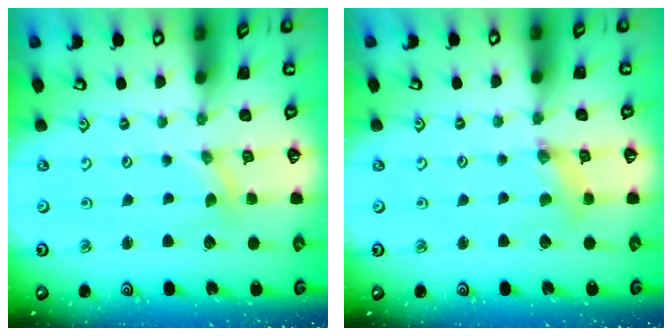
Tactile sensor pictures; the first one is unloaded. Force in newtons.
{"total": 2.1, "press": 2.1, "slide": 0.3}